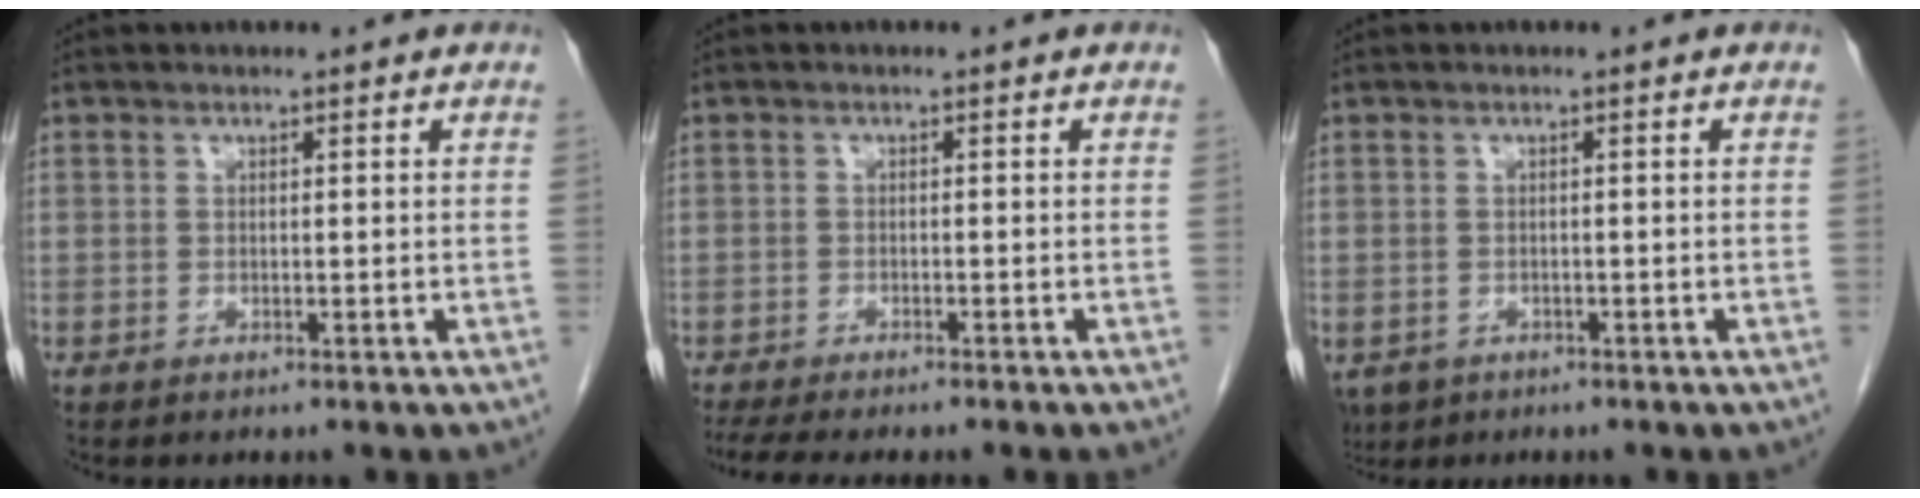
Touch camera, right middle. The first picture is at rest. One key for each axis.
{"total": 7.9, "fx": -6.7, "fy": 0.8, "fz": 4.2, "tx": -0.055, "ty": -0.012, "tz": -0.099}
{"total": 5.2, "fx": -2.9, "fy": 4.0, "fz": 1.8, "tx": -0.041, "ty": -0.004, "tz": -0.043}